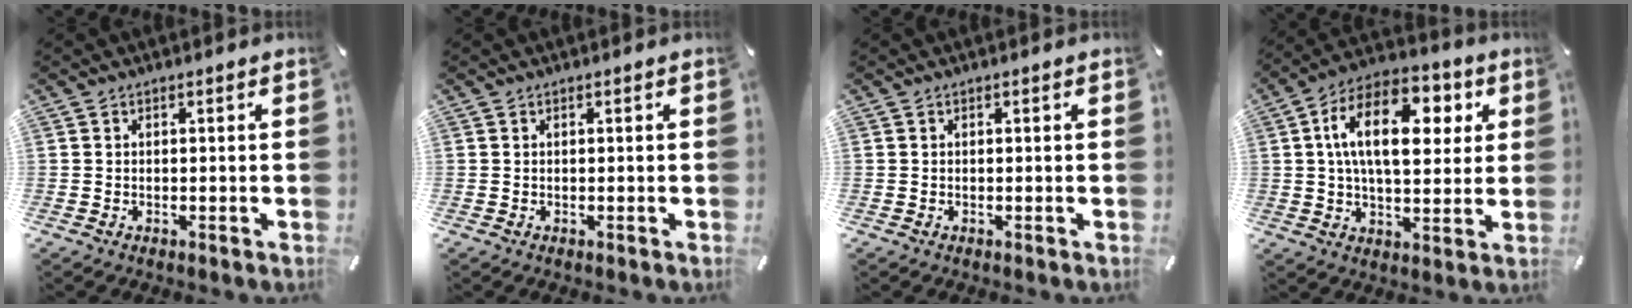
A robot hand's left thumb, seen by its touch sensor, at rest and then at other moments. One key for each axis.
{"total": 0.0}
{"total": 0.0}
{"total": 17.6, "fx": 5.2, "fy": 10.3, "fz": 13.3, "tx": -0.226, "ty": -0.004, "tz": 0.085}